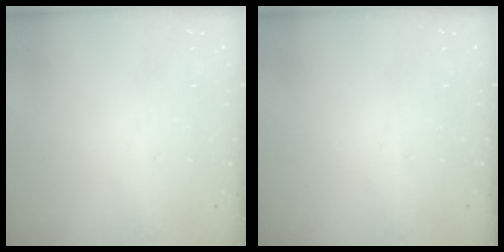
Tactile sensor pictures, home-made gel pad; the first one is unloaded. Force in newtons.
{"total": 0.0}